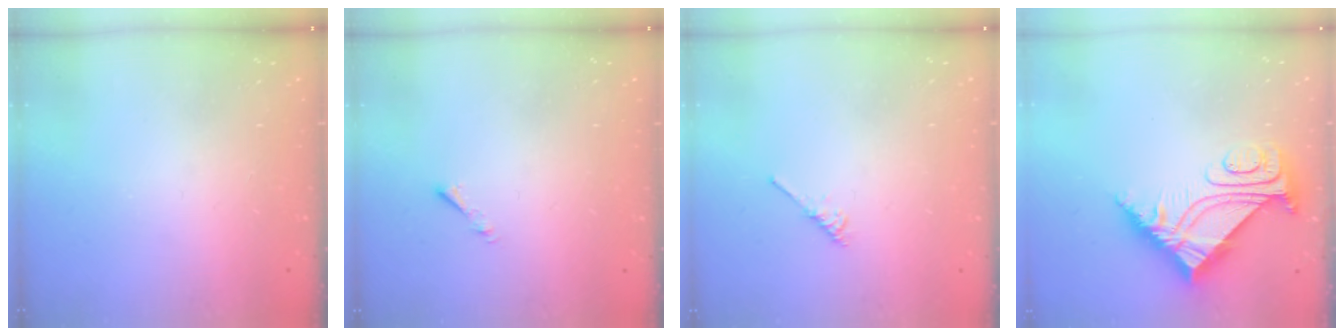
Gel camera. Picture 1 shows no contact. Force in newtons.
{"total": 0.8, "press": 0.7, "slide": 0.3}
{"total": 2.1, "press": 2.1, "slide": 0.4}
{"total": 8.0, "press": 8.0, "slide": 1.0}